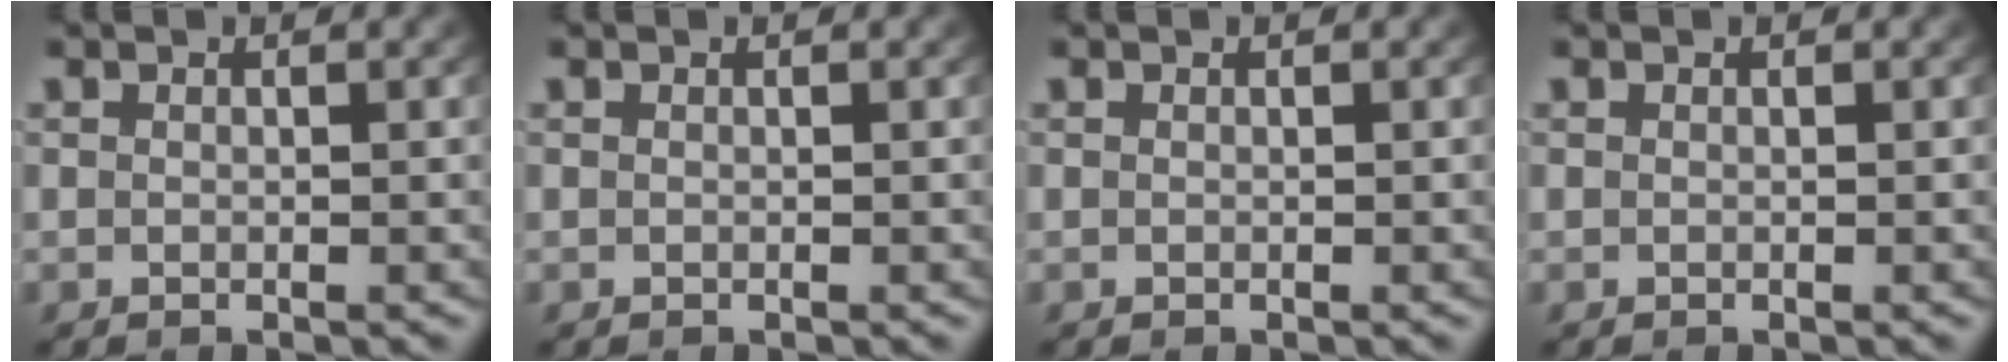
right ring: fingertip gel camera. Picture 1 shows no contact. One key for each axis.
{"total": 0.0}
{"total": 0.0}
{"total": 0.0}